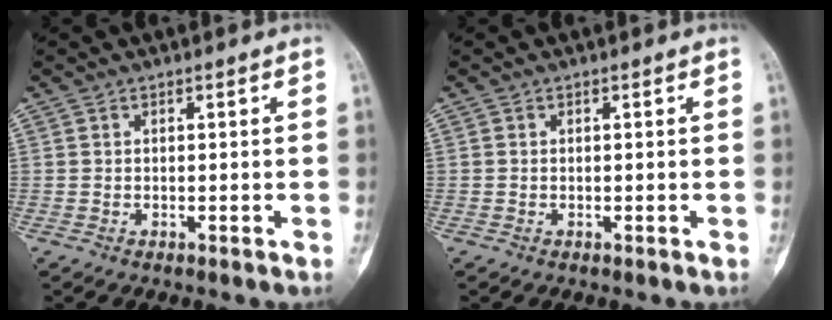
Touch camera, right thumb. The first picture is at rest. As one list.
[{"total": 0.0}]